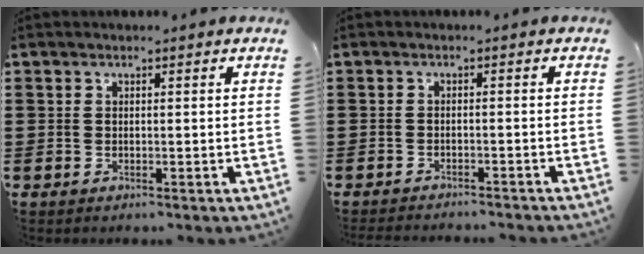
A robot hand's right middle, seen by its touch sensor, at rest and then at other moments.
{"total": 1.6, "force": [-1.6, -0.1, 0.0], "torque": [-0.005, 0.000, -0.033]}